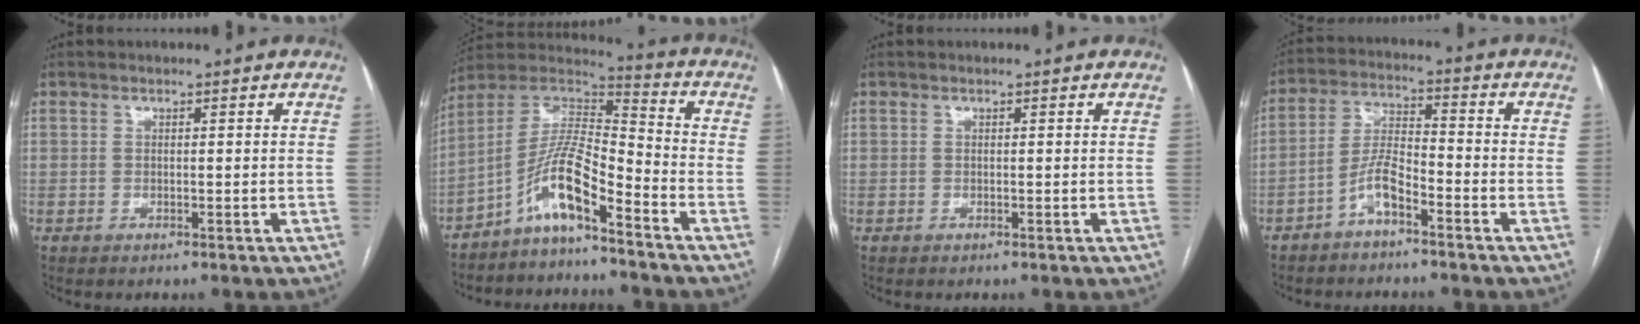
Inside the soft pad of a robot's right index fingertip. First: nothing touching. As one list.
[{"total": 10.7, "force": [-6.6, 1.7, 8.3], "torque": [-0.167, 0.024, -0.128]}, {"total": 0.0}, {"total": 5.8, "force": [-3.7, 1.5, 4.2], "torque": [-0.094, 0.015, -0.074]}]